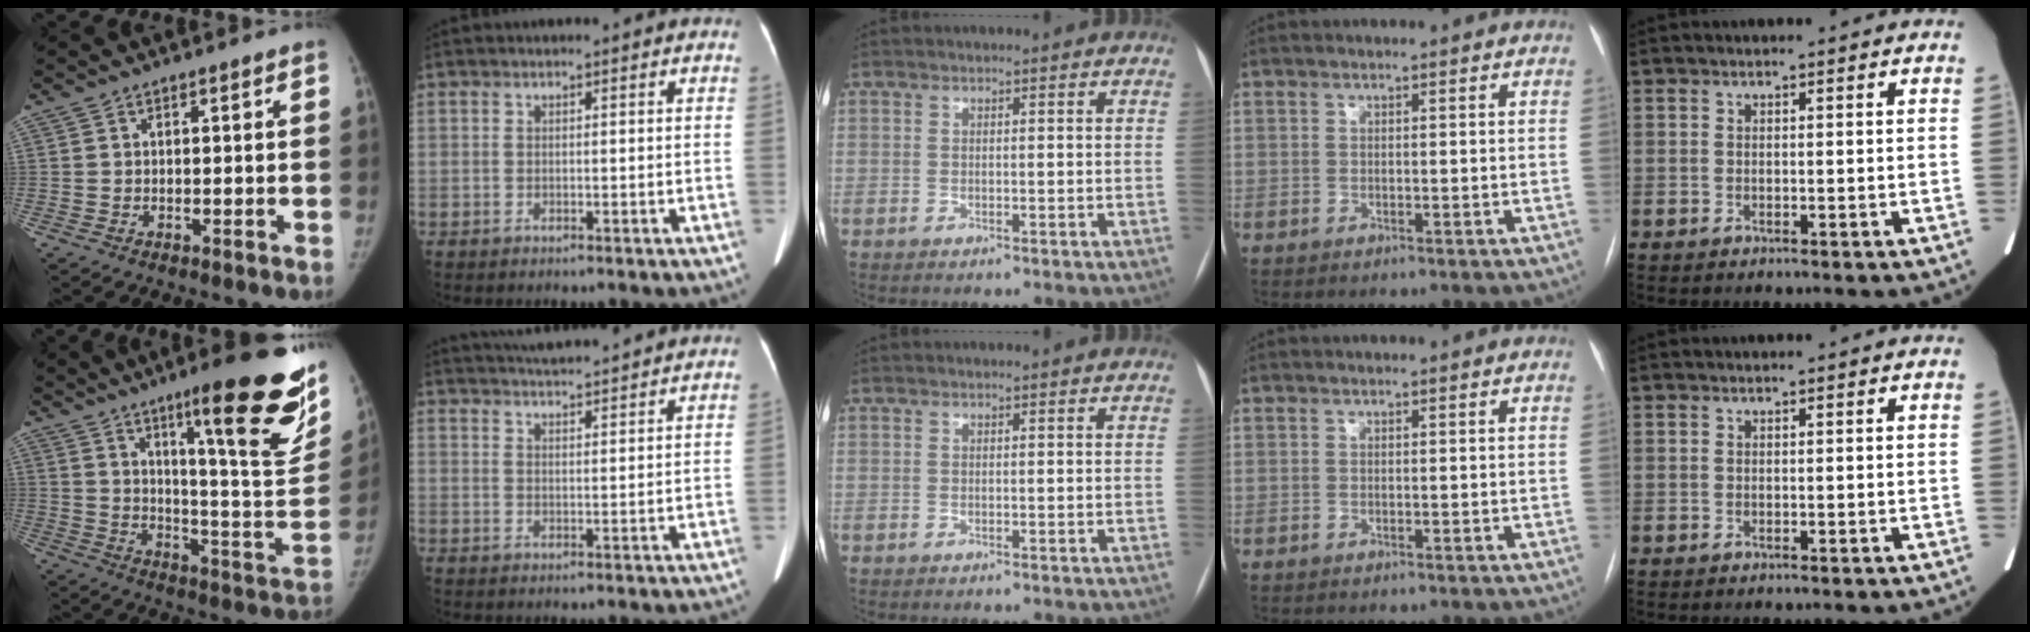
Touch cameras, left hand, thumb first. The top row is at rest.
{"thumb": {"total": 26.5, "force": [14.9, 4.5, 21.5], "torque": [-0.267, -0.071, 0.224]}, "index": {"total": 12.2, "force": [11.5, 0.6, 4.2], "torque": [-0.073, 0.021, 0.158]}}